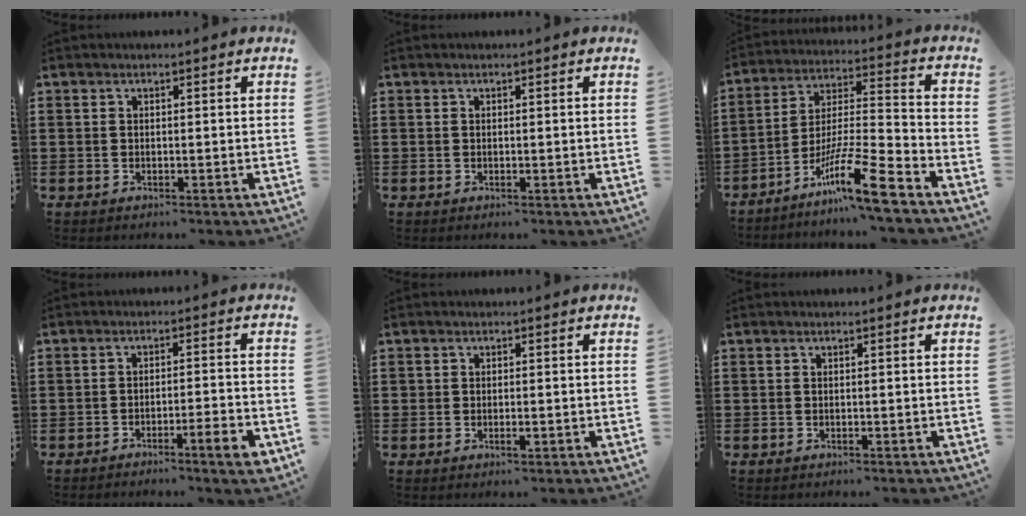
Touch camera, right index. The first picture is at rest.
{"total": 0.0}
{"total": 13.1, "force": [-9.4, 0.7, 9.1], "torque": [-0.169, 0.005, -0.179]}
{"total": 4.3, "force": [-3.1, 0.3, 2.9], "torque": [-0.048, -0.006, -0.054]}
{"total": 1.0, "force": [-0.4, 0.5, 0.7], "torque": [-0.015, -0.002, -0.008]}
{"total": 0.0}